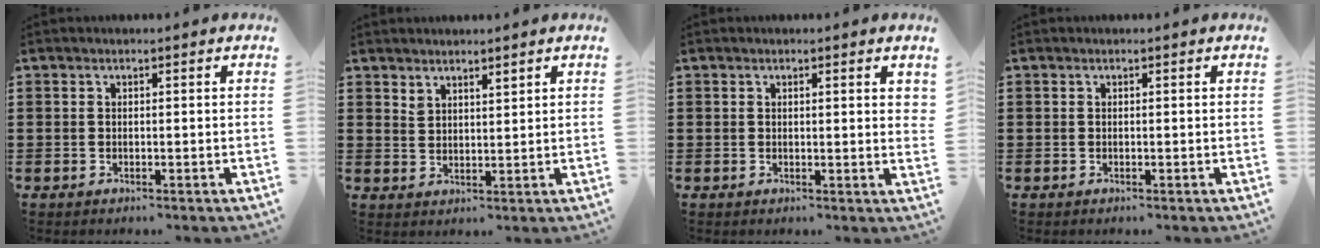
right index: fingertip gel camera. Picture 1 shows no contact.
{"total": 2.4, "force": [2.3, 0.6, 0.1], "torque": [-0.007, 0.002, 0.046]}
{"total": 1.0, "force": [0.5, 0.0, 0.8], "torque": [-0.017, 0.001, 0.009]}
{"total": 0.0}